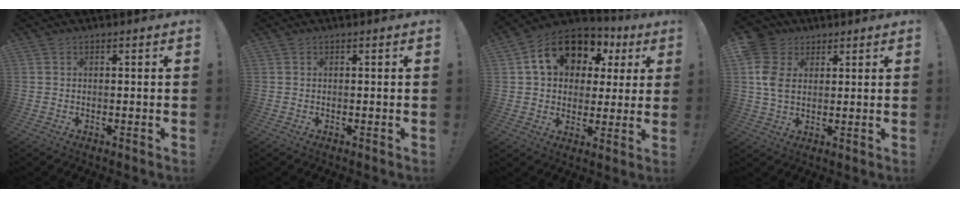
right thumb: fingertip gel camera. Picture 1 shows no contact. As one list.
[{"total": 0.0}, {"total": 17.0, "force": [7.4, 11.9, 9.6], "torque": [-0.155, -0.021, 0.142]}, {"total": 10.1, "force": [2.8, 8.0, 5.4], "torque": [-0.124, -0.009, 0.055]}]